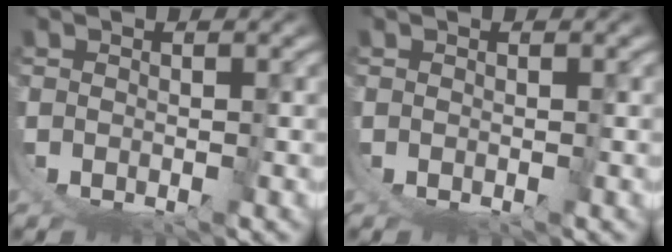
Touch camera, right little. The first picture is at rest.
{"total": 0.0}